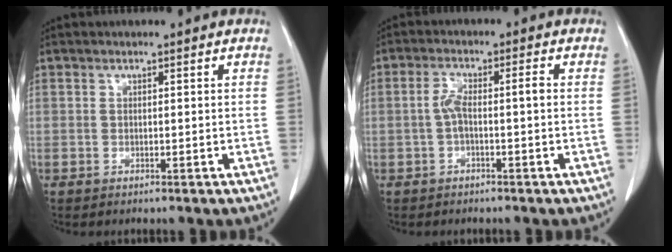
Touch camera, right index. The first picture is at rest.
{"total": 3.9, "force": [-0.6, 0.8, 3.8], "torque": [-0.078, 0.019, -0.009]}